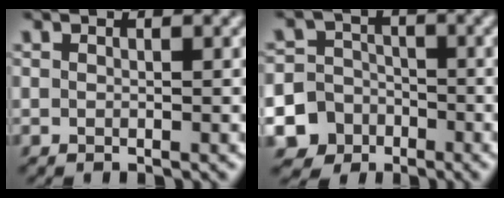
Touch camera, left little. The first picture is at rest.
{"total": 9.8, "force": [-4.8, 8.5, 1.4], "torque": [-0.033, -0.030, -0.104]}